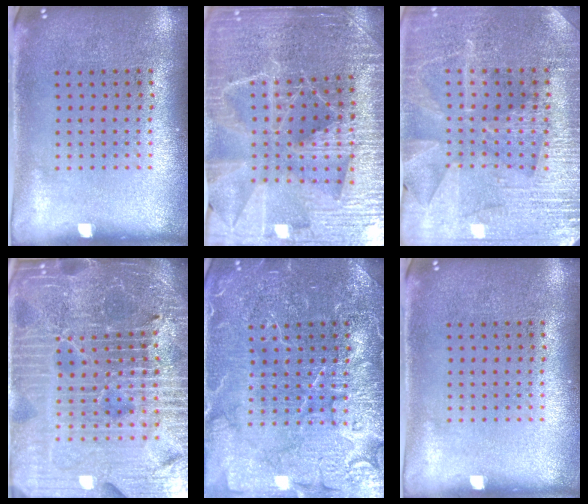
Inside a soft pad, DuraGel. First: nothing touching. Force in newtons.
{"total": 4.7, "press": 4.4, "slide": 1.7}
{"total": 3.3, "press": 3.3, "slide": 0.7}
{"total": 7.2, "press": 6.2, "slide": 3.6}
{"total": 5.4, "press": 5.3, "slide": 0.8}
{"total": 0.0}